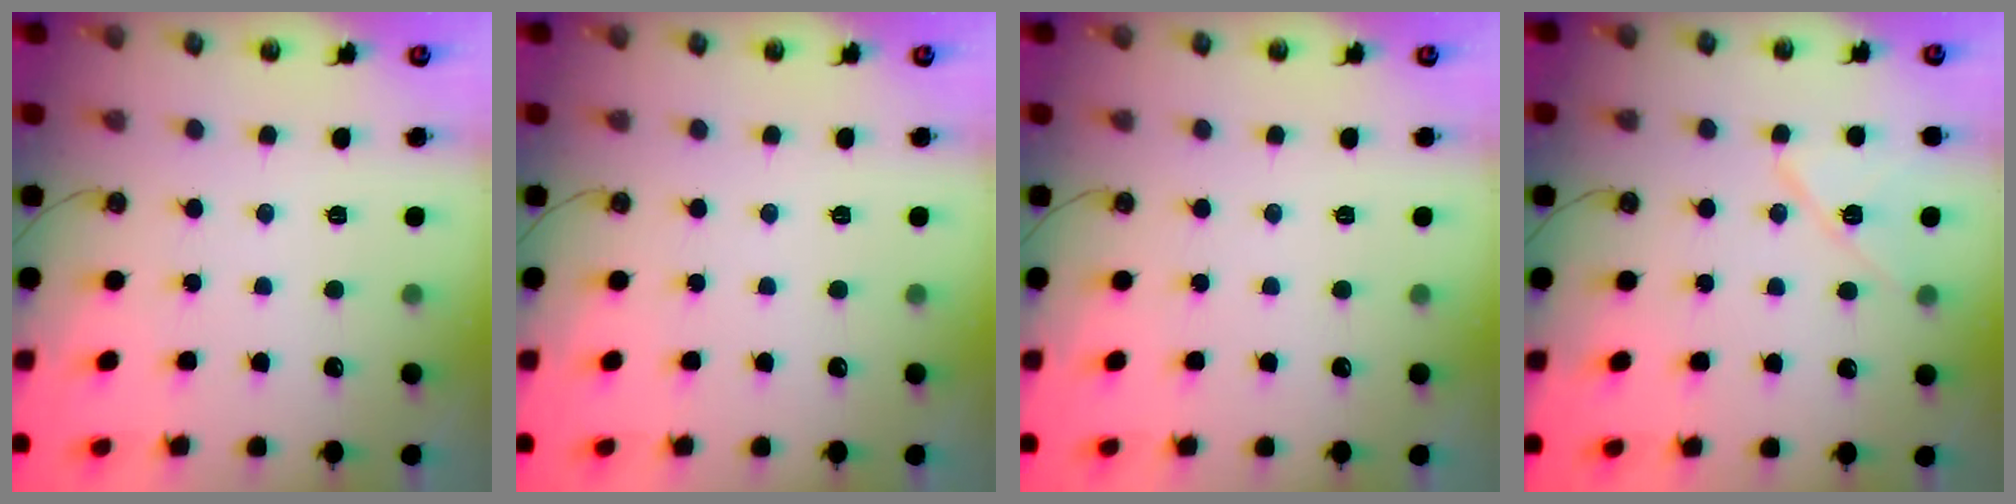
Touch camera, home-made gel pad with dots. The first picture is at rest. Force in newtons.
{"total": 0.0}
{"total": 0.0}
{"total": 10.6, "press": 10.6, "slide": 1.1}